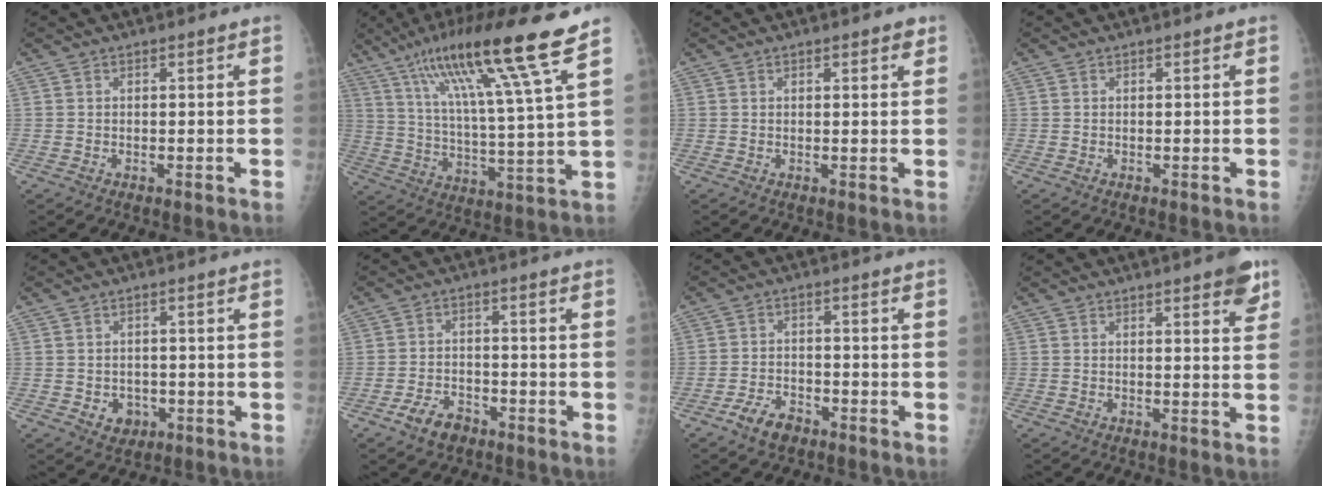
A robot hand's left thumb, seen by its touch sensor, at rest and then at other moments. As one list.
[{"total": 18.8, "force": [11.5, 0.6, 14.8], "torque": [-0.245, -0.041, 0.190]}, {"total": 2.3, "force": [1.3, 0.9, 1.6], "torque": [-0.013, -0.003, 0.014]}, {"total": 0.0}, {"total": 3.8, "force": [-1.1, 3.2, 1.7], "torque": [-0.008, 0.005, -0.006]}, {"total": 5.3, "force": [-3.4, 3.1, 2.5], "torque": [-0.043, 0.023, -0.057]}, {"total": 5.2, "force": [-3.5, 2.8, 2.6], "torque": [-0.047, 0.022, -0.060]}, {"total": 5.2, "force": [3.2, 1.2, 3.9], "torque": [-0.038, -0.013, 0.035]}]